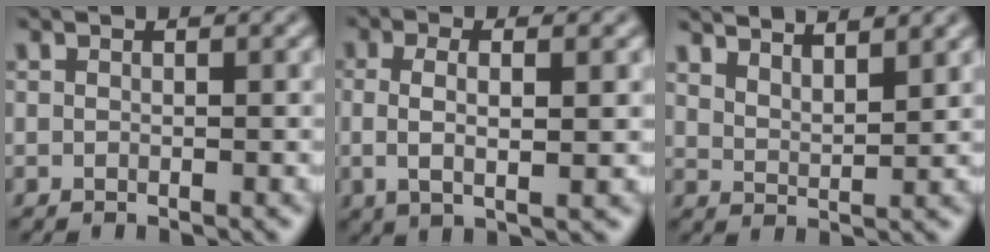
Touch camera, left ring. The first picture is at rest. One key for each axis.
{"total": 3.7, "fx": 0.5, "fy": 1.1, "fz": 3.5, "tx": -0.073, "ty": 0.002, "tz": 0.006}
{"total": 4.8, "fx": 4.2, "fy": 1.1, "fz": 2.0, "tx": -0.022, "ty": 0.011, "tz": 0.054}